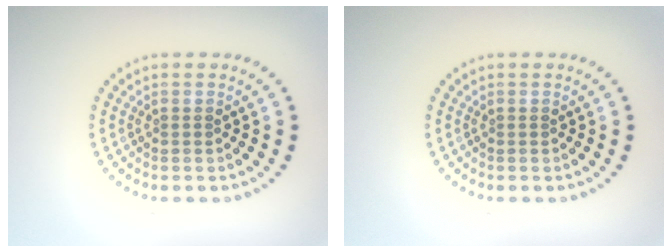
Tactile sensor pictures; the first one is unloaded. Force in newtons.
{"total": 0.0}